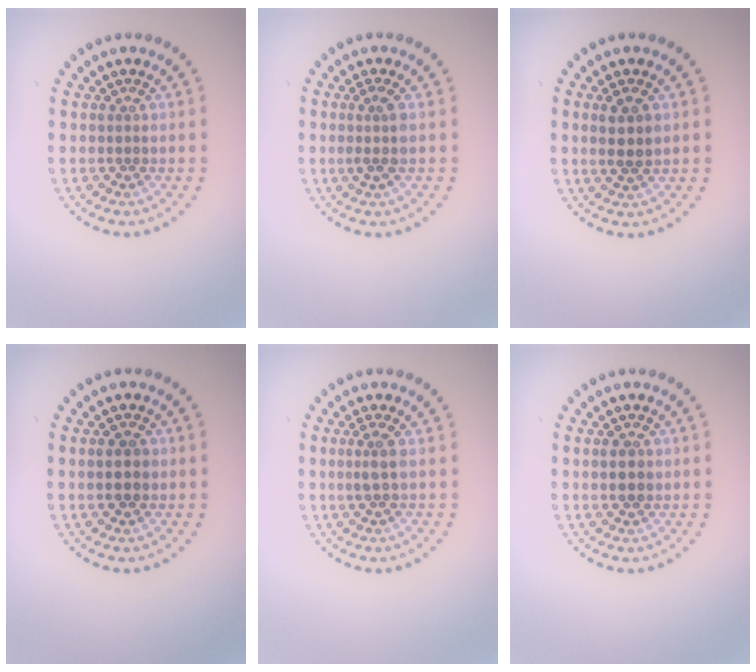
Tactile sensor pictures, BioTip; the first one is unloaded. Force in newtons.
{"total": 1.7, "press": 1.3, "slide": 1.0}
{"total": 2.4, "press": 2.3, "slide": 0.7}
{"total": 2.3, "press": 2.3, "slide": 0.2}
{"total": 1.6, "press": 1.4, "slide": 0.8}
{"total": 1.9, "press": 1.9, "slide": 0.2}